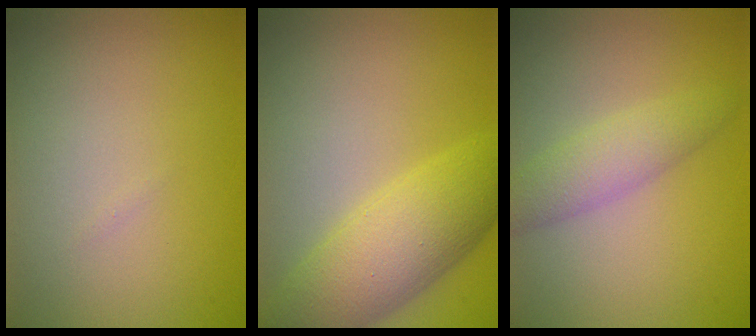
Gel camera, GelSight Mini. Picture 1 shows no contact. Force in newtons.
{"total": 6.9, "press": 6.9, "slide": 0.2}
{"total": 2.9, "press": 2.9, "slide": 0.0}